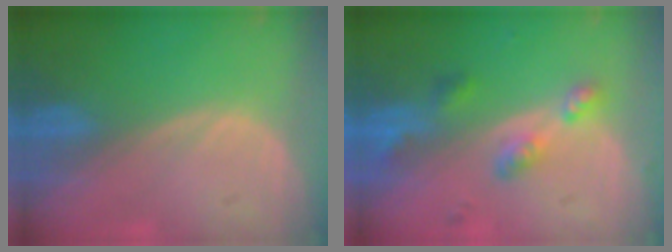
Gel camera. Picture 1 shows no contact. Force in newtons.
{"total": 5.2, "press": 4.8, "slide": 2.0}